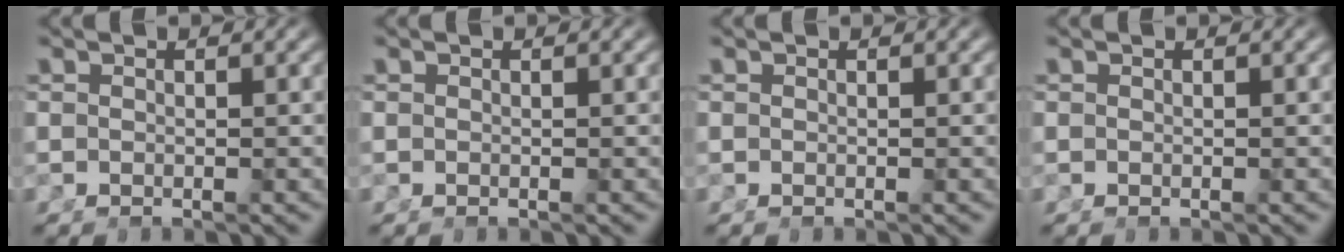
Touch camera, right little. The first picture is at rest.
{"total": 0.0}
{"total": 0.0}
{"total": 0.0}